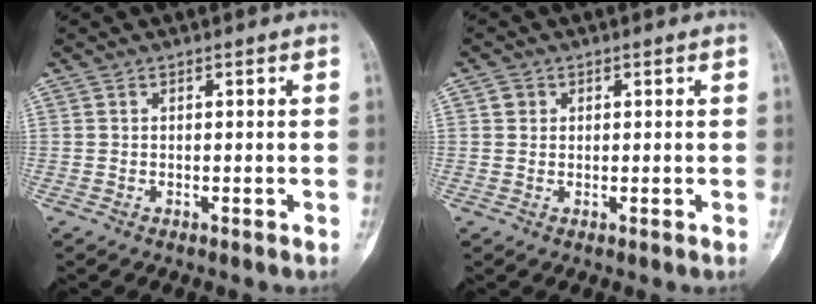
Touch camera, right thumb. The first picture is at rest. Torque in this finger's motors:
{"motor_torque": [-0.02, -0.01, 0.18, -0.46, 0.11]}